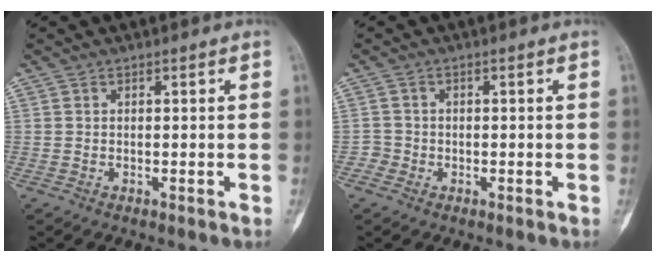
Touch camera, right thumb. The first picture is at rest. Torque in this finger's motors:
{"motor_torque": [0.31, -0.01, 0.00, -0.13, 0.03]}